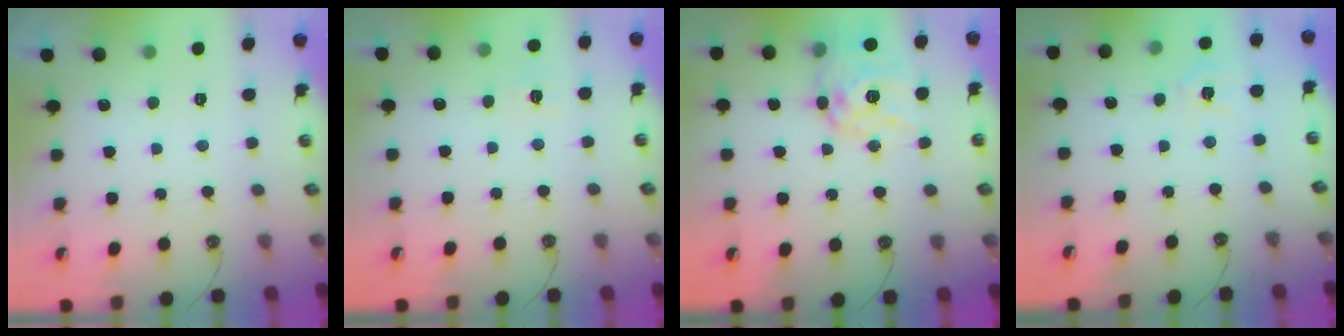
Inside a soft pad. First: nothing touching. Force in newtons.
{"total": 6.4, "press": 6.3, "slide": 0.8}
{"total": 13.4, "press": 13.4, "slide": 1.3}
{"total": 5.4, "press": 5.3, "slide": 0.6}